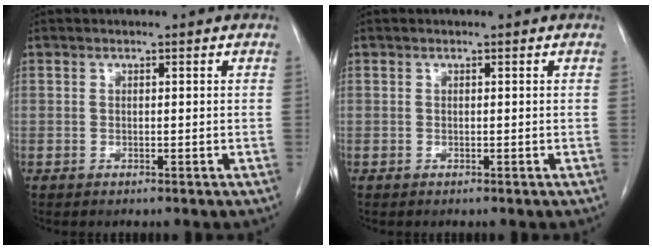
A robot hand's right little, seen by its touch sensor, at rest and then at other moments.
{"total": 0.0}